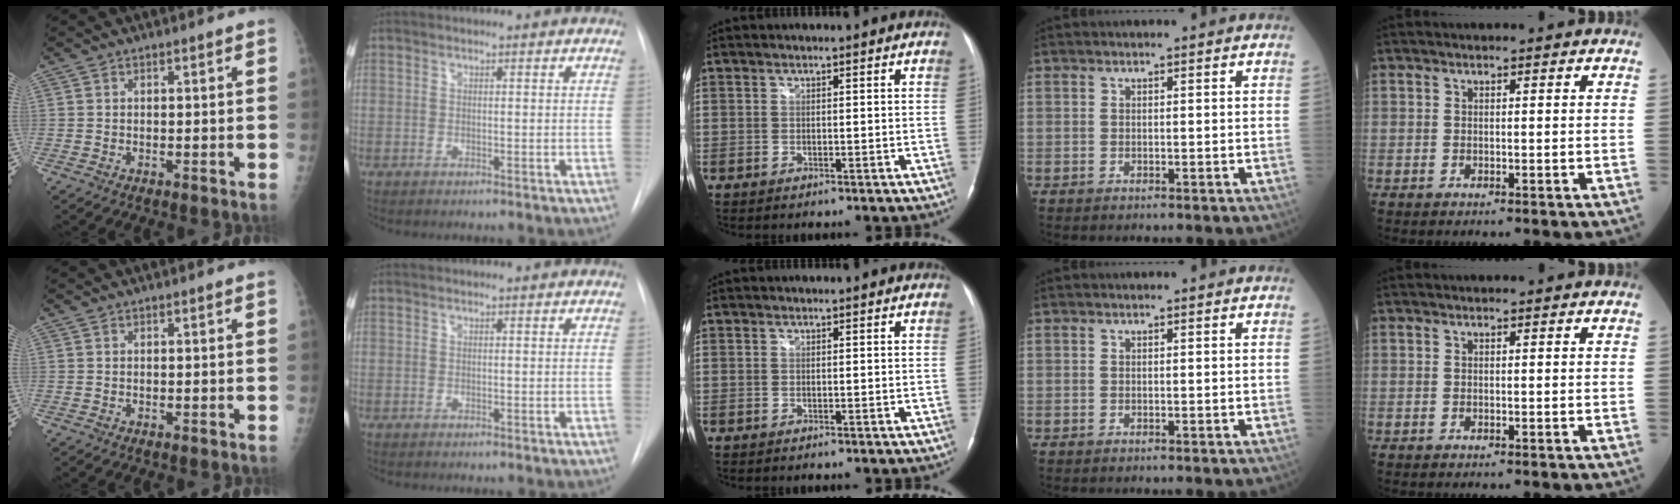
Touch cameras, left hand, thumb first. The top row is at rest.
{}